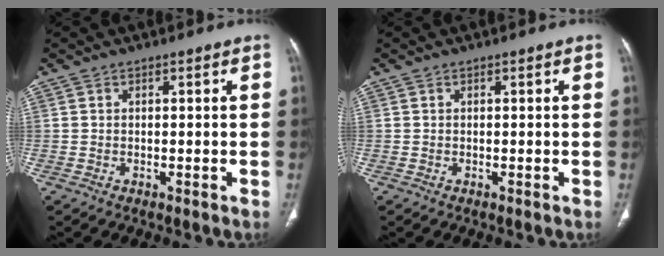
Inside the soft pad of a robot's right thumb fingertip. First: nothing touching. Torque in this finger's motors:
{"motor_torque": [0.09, 0.09, 0.00, 0.00, 0.00]}